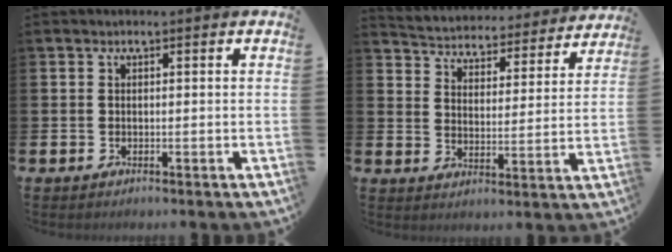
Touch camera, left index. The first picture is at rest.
{"total": 4.6, "force": [4.5, 1.0, 0.2], "torque": [-0.022, -0.047, 0.069]}